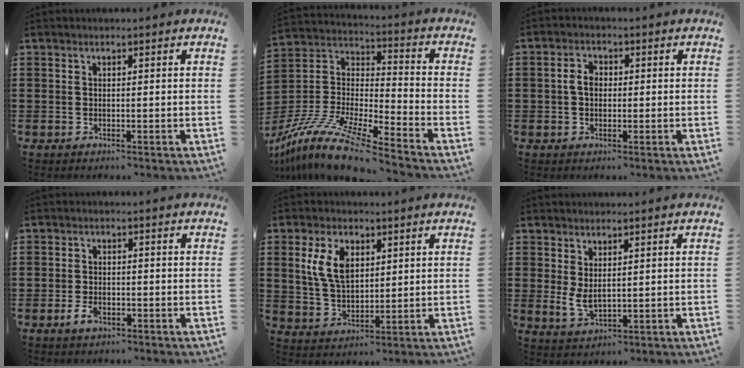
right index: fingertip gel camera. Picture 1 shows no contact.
{"total": 12.4, "force": [-10.7, 0.8, 6.2], "torque": [-0.145, 0.005, -0.218]}
{"total": 2.9, "force": [0.0, 2.0, 2.1], "torque": [-0.042, 0.008, -0.002]}
{"total": 2.4, "force": [-1.3, 1.1, 1.7], "torque": [-0.048, -0.009, -0.027]}
{"total": 7.2, "force": [2.4, 4.3, 5.3], "torque": [-0.125, 0.011, 0.041]}
{"total": 3.2, "force": [1.1, 1.5, 2.7], "torque": [-0.059, -0.002, 0.019]}